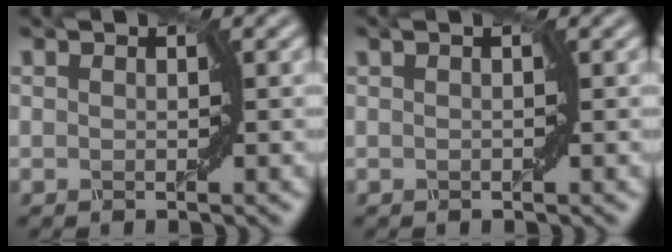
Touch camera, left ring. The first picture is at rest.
{"total": 0.5, "force": [0.0, -0.4, -0.2], "torque": [0.001, 0.003, 0.004]}